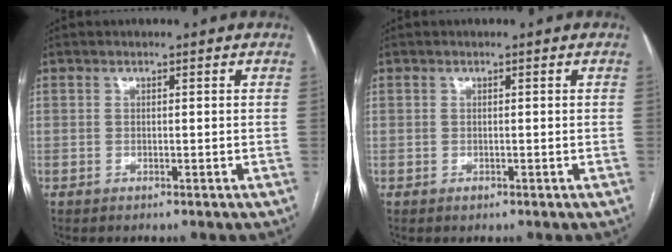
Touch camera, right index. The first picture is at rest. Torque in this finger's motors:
{"motor_torque": [0.05, -0.09, 0.00, -0.04]}